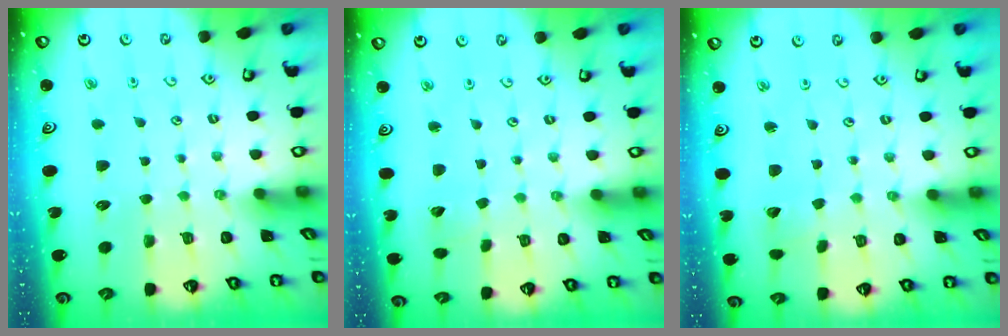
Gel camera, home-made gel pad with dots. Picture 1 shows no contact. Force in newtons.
{"total": 2.7, "press": 2.7, "slide": 0.3}
{"total": 1.2, "press": 1.2, "slide": 0.1}